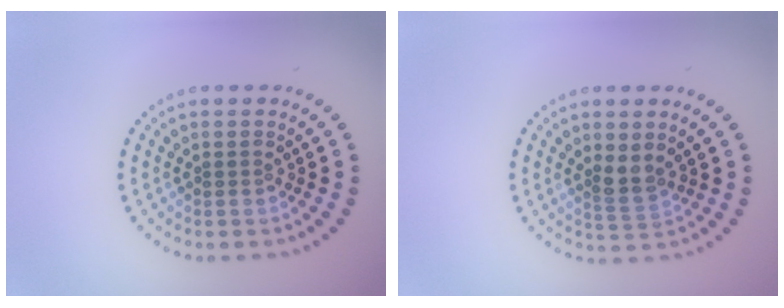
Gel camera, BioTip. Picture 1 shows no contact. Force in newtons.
{"total": 2.0, "press": 1.5, "slide": 1.3}